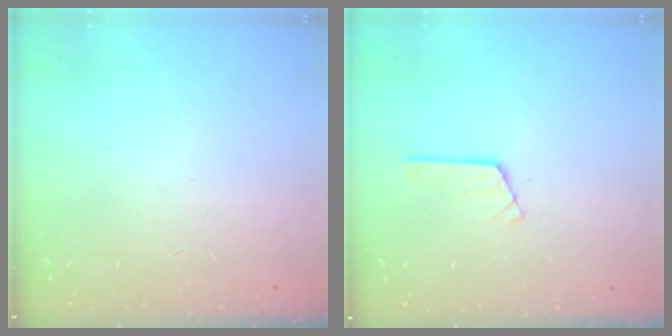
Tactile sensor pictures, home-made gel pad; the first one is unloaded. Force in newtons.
{"total": 2.9, "press": 2.8, "slide": 0.3}